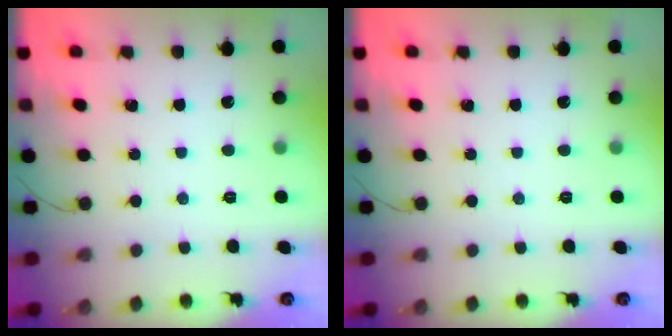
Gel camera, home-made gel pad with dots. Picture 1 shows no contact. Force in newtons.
{"total": 0.0}